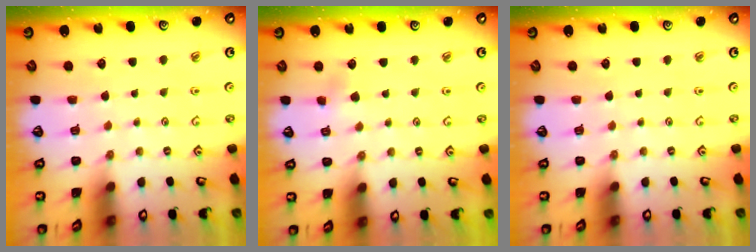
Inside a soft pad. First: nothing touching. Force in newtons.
{"total": 3.2, "press": 3.0, "slide": 0.9}
{"total": 0.0}